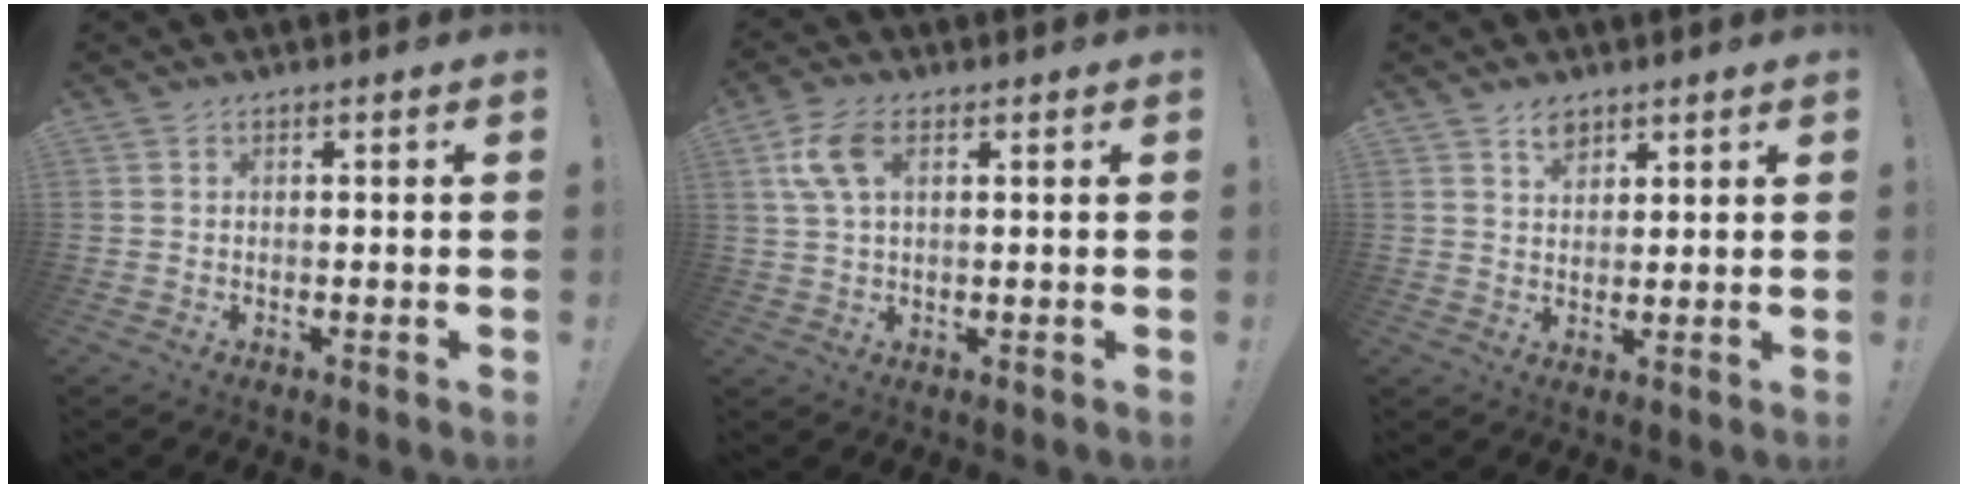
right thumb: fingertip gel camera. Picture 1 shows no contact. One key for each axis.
{"total": 8.6, "fx": 3.0, "fy": 4.3, "fz": 6.8, "tx": -0.135, "ty": 0.004, "tz": 0.055}
{"total": 4.2, "fx": 3.0, "fy": 2.5, "fz": 1.5, "tx": -0.013, "ty": -0.014, "tz": 0.052}